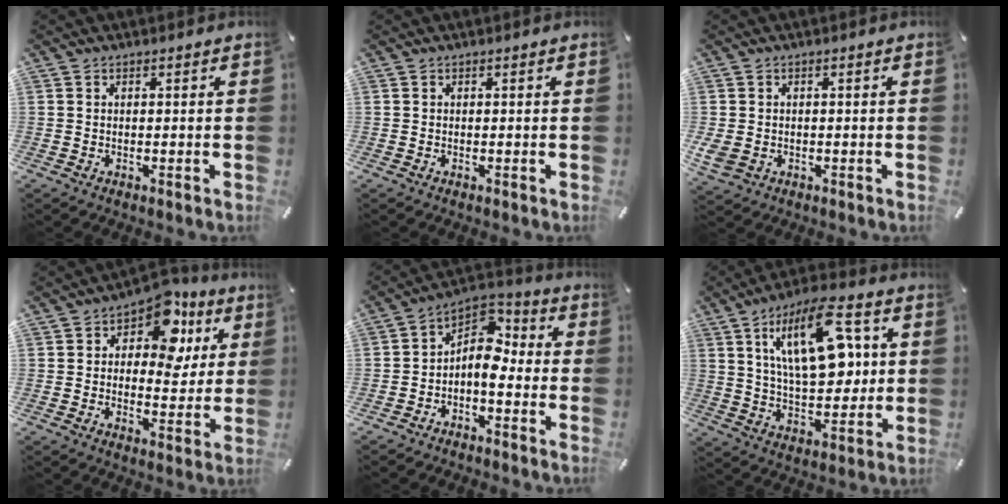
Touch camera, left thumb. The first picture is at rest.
{"total": 0.0}
{"total": 3.1, "force": [-0.7, 2.5, 1.6], "torque": [-0.050, -0.003, -0.017]}
{"total": 12.1, "force": [5.5, 7.7, 7.5], "torque": [-0.101, -0.027, 0.094]}
{"total": 8.4, "force": [-1.7, 5.4, 6.2], "torque": [-0.102, -0.004, -0.035]}
{"total": 20.7, "force": [6.9, 9.9, 16.7], "torque": [-0.280, -0.013, 0.107]}